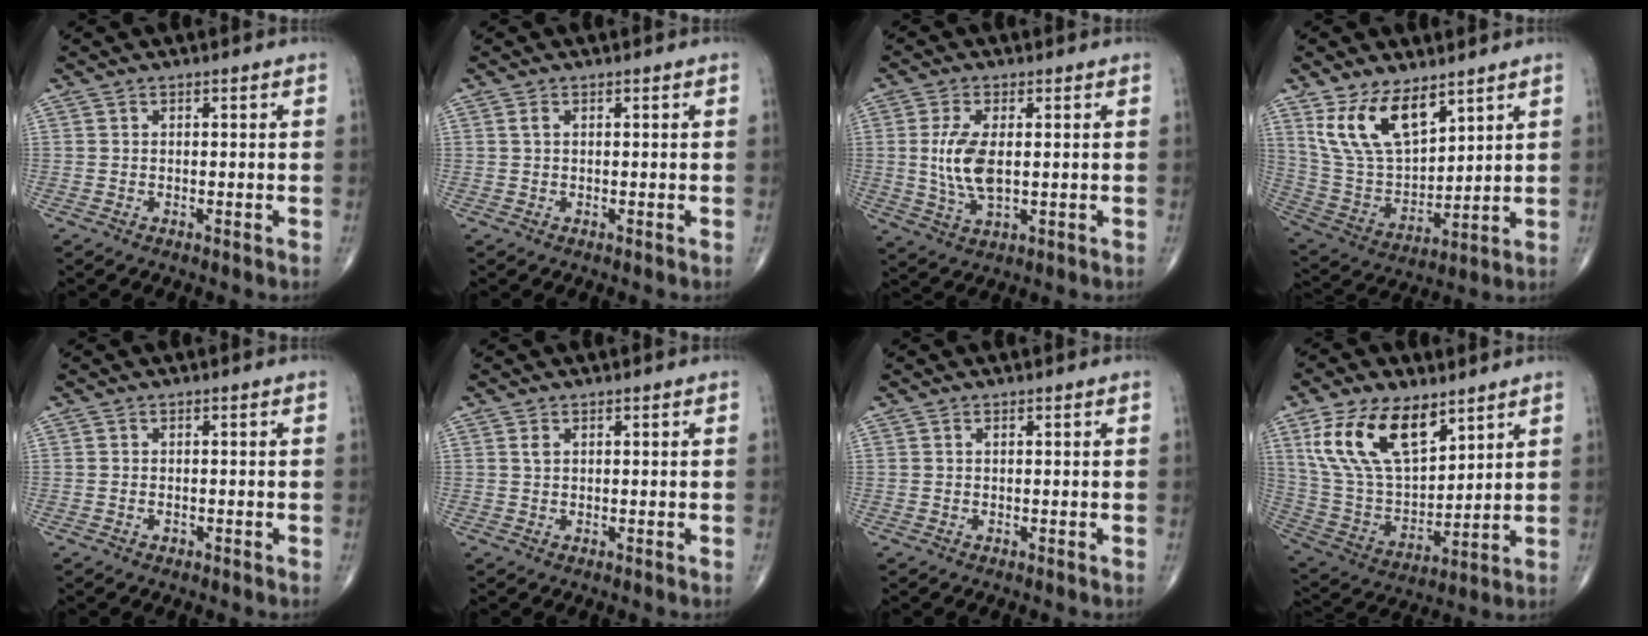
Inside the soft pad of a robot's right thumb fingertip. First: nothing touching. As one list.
[{"total": 0.7, "force": [0.2, 0.3, 0.6], "torque": [-0.015, 0.003, 0.003]}, {"total": 8.2, "force": [0.5, 3.8, 7.3], "torque": [-0.155, -0.010, 0.015]}, {"total": 14.4, "force": [8.5, 7.1, 9.2], "torque": [-0.152, -0.037, 0.185]}, {"total": 0.6, "force": [-0.3, 0.4, 0.3], "torque": [-0.007, 0.003, -0.003]}, {"total": 1.0, "force": [0.4, 0.6, 0.7], "torque": [-0.014, 0.003, 0.010]}, {"total": 0.0}, {"total": 18.3, "force": [9.7, 9.5, 12.3], "torque": [-0.207, -0.036, 0.195]}]